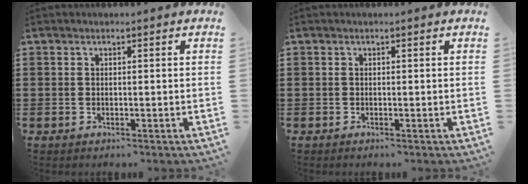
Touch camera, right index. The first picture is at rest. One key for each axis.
{"total": 0.0}